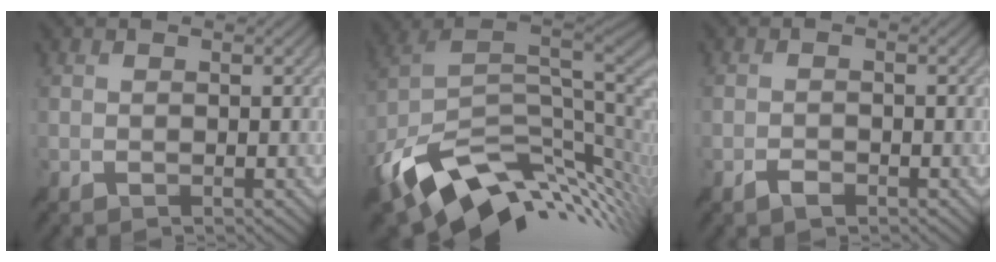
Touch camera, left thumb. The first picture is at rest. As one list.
[{"total": 15.5, "force": [-4.1, 9.6, 11.4], "torque": [-0.250, -0.032, -0.058]}, {"total": 1.4, "force": [-1.2, 0.5, 0.6], "torque": [-0.009, -0.002, -0.023]}]